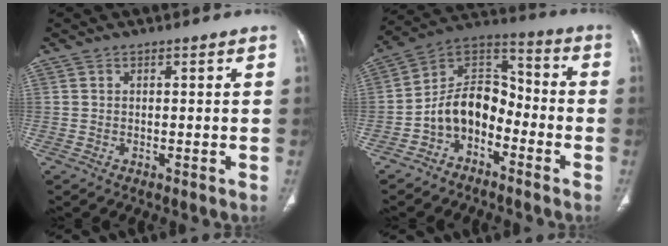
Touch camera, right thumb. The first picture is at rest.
{"total": 11.3, "force": [-4.8, 7.7, 6.6], "torque": [-0.091, 0.083, -0.101]}